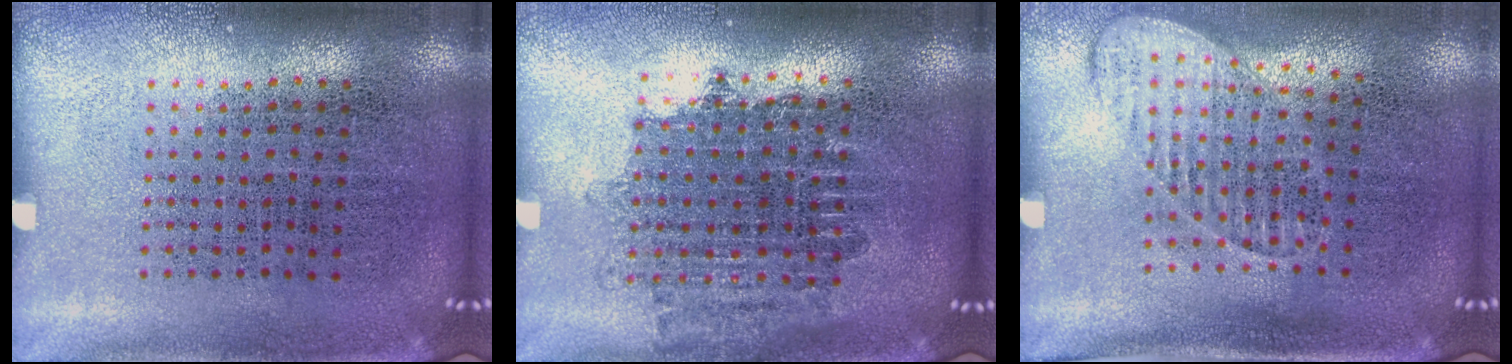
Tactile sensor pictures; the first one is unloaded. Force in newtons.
{"total": 1.6, "press": 1.3, "slide": 0.9}
{"total": 1.4, "press": 1.2, "slide": 0.8}